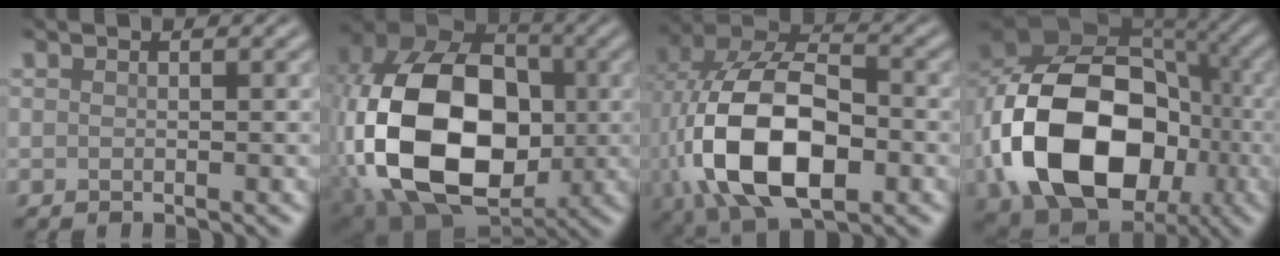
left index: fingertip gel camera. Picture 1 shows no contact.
{"total": 18.3, "force": [-2.2, 12.7, 13.0], "torque": [-0.270, 0.002, -0.049]}
{"total": 14.7, "force": [-3.1, 8.6, 11.5], "torque": [-0.227, -0.007, -0.063]}
{"total": 16.9, "force": [-3.6, 12.2, 11.1], "torque": [-0.215, -0.009, -0.064]}